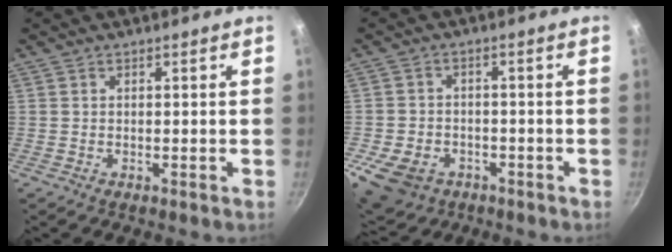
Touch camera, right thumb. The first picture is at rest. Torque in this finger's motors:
{"motor_torque": [1.54, 0.85, 0.64, -0.39, 0.06]}